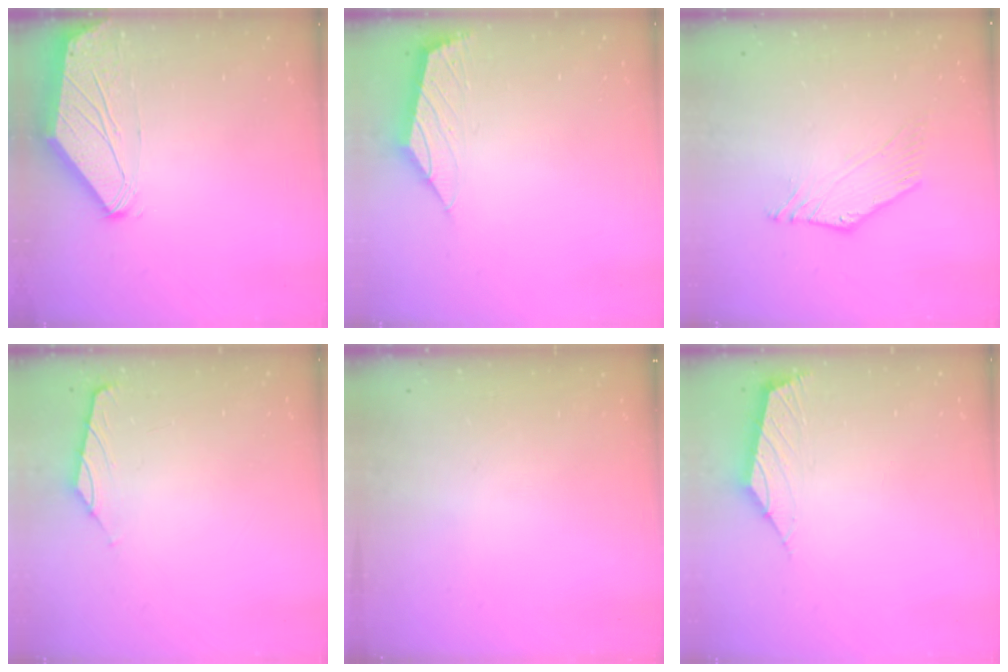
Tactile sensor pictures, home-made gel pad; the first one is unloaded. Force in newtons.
{"total": 2.1, "press": 2.0, "slide": 0.7}
{"total": 1.8, "press": 1.8, "slide": 0.5}
{"total": 0.0}
{"total": 0.0}
{"total": 2.5, "press": 2.5, "slide": 0.6}